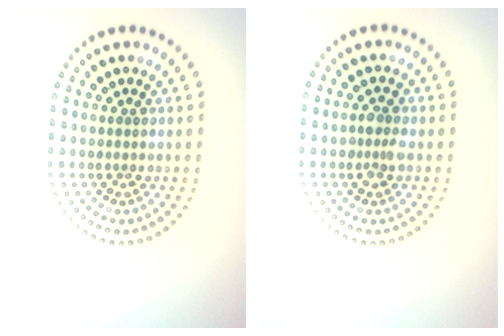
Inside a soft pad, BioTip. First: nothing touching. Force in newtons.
{"total": 1.4, "press": 1.4, "slide": 0.2}